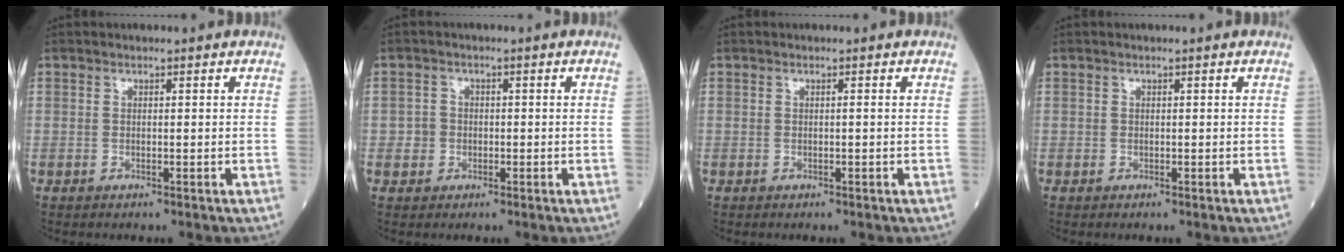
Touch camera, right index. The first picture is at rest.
{"total": 1.8, "force": [-0.5, 1.6, 0.5], "torque": [-0.006, 0.006, -0.008]}
{"total": 0.0}
{"total": 0.0}